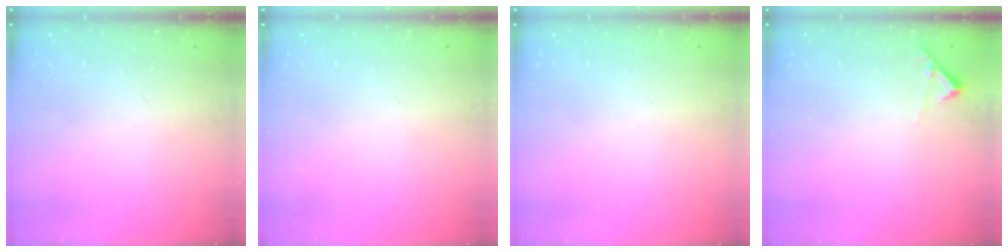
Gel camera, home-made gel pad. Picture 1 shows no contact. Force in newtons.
{"total": 0.0}
{"total": 0.0}
{"total": 5.7, "press": 5.7, "slide": 0.3}